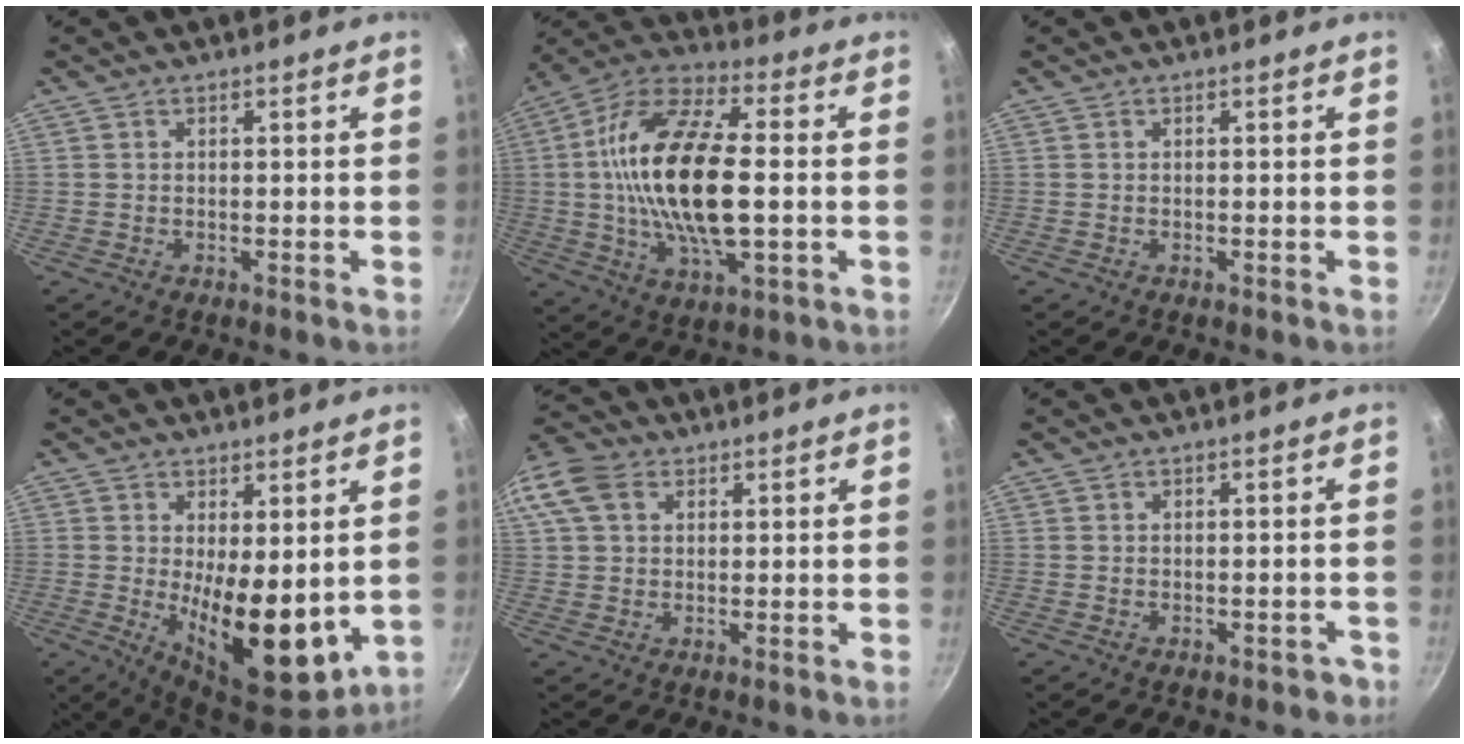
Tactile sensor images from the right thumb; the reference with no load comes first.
{"total": 22.4, "force": [-0.2, 9.8, 20.2], "torque": [-0.382, 0.019, -0.015]}
{"total": 0.0}
{"total": 13.4, "force": [0.3, 5.9, 12.1], "torque": [-0.160, -0.037, 0.020]}
{"total": 13.0, "force": [4.7, 9.7, 7.3], "torque": [-0.162, 0.025, 0.079]}
{"total": 1.6, "force": [-0.9, 1.2, 0.6], "torque": [0.015, 0.026, 0.005]}